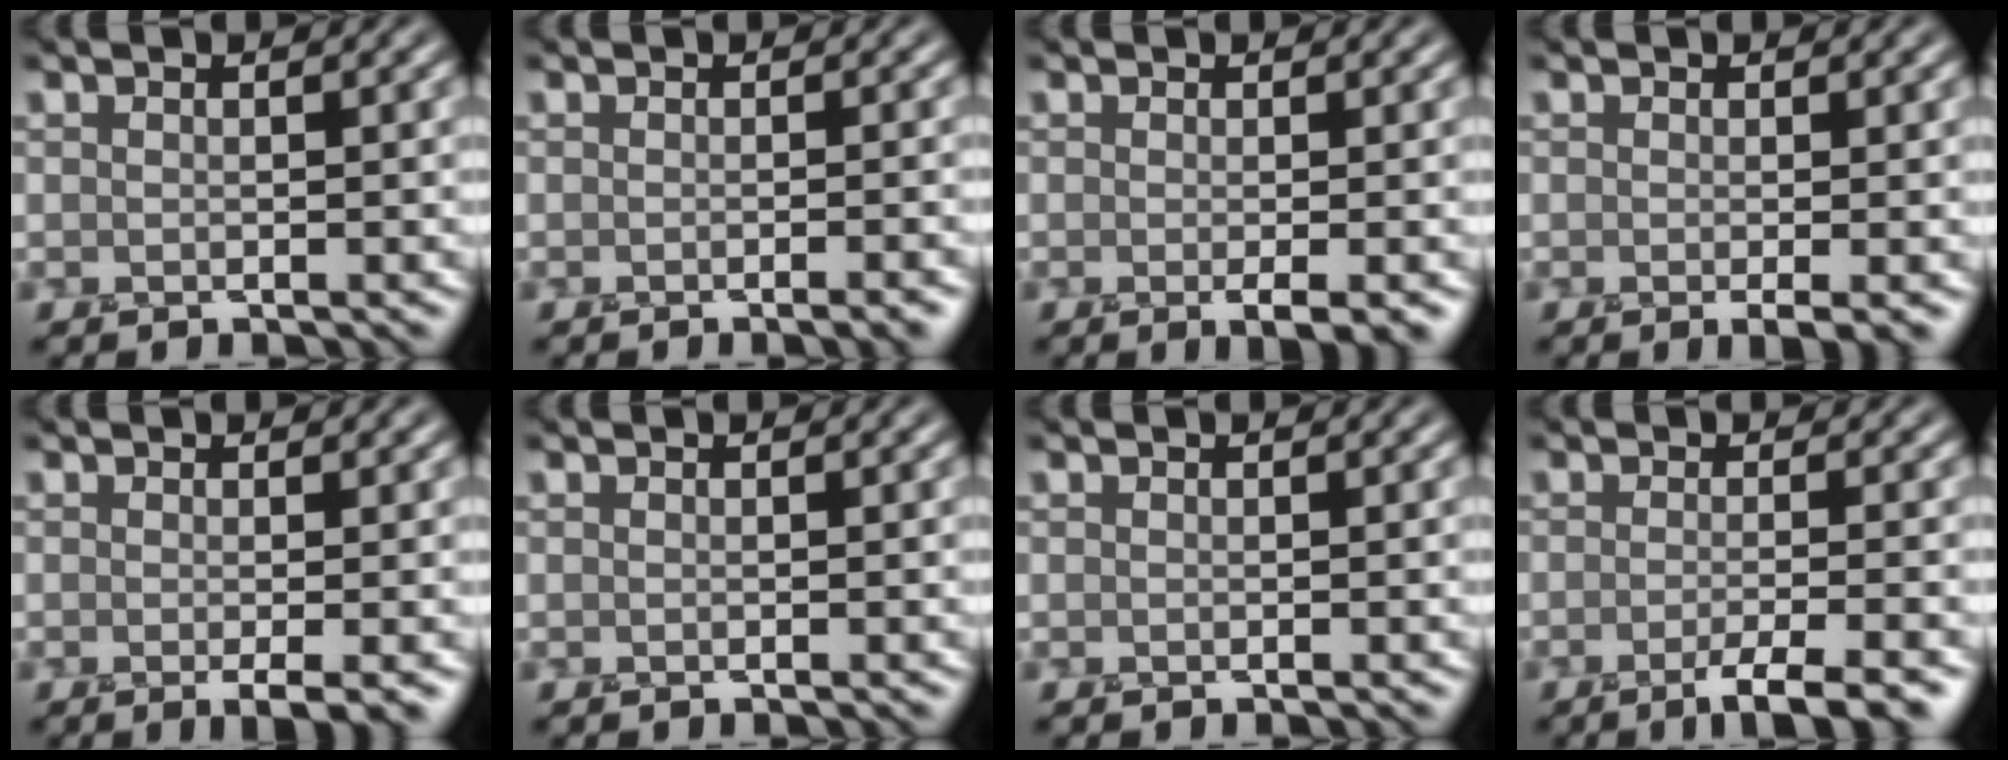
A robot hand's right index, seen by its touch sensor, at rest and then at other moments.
{"total": 2.1, "force": [-1.2, 0.6, 1.6], "torque": [0.003, -0.008, -0.014]}
{"total": 2.1, "force": [-0.9, 0.4, 1.9], "torque": [-0.016, -0.010, -0.011]}
{"total": 2.1, "force": [-0.7, 0.4, 1.9], "torque": [-0.017, -0.010, -0.007]}
{"total": 2.5, "force": [-1.0, 0.5, 2.2], "torque": [-0.023, -0.011, -0.014]}
{"total": 0.0}
{"total": 0.0}
{"total": 4.3, "force": [-2.6, 0.7, 3.3], "torque": [-0.035, -0.012, -0.047]}